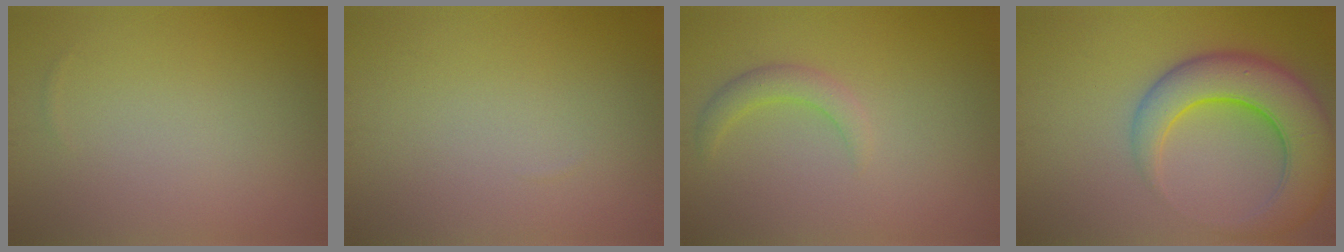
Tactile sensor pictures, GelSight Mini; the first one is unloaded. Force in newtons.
{"total": 0.0}
{"total": 1.9, "press": 1.9, "slide": 0.2}
{"total": 7.7, "press": 7.7, "slide": 0.6}